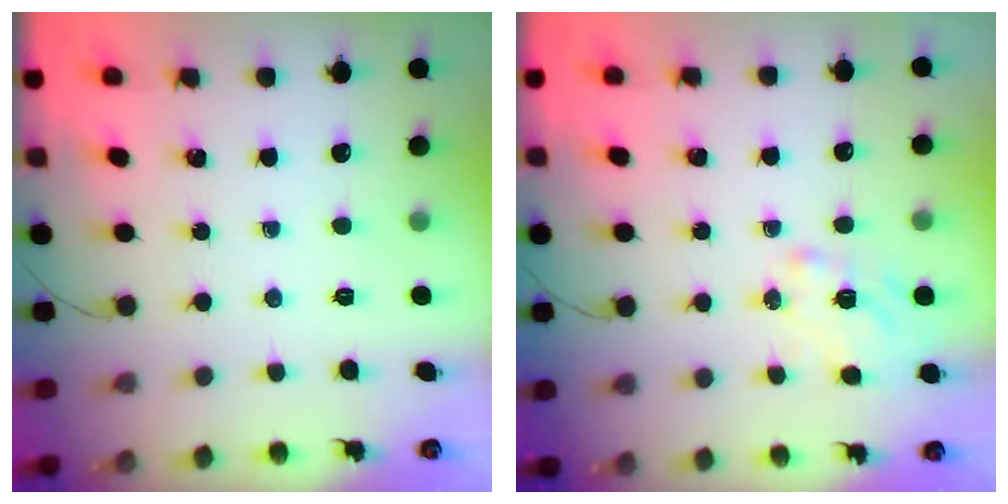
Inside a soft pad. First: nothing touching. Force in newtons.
{"total": 1.4, "press": 1.2, "slide": 0.8}